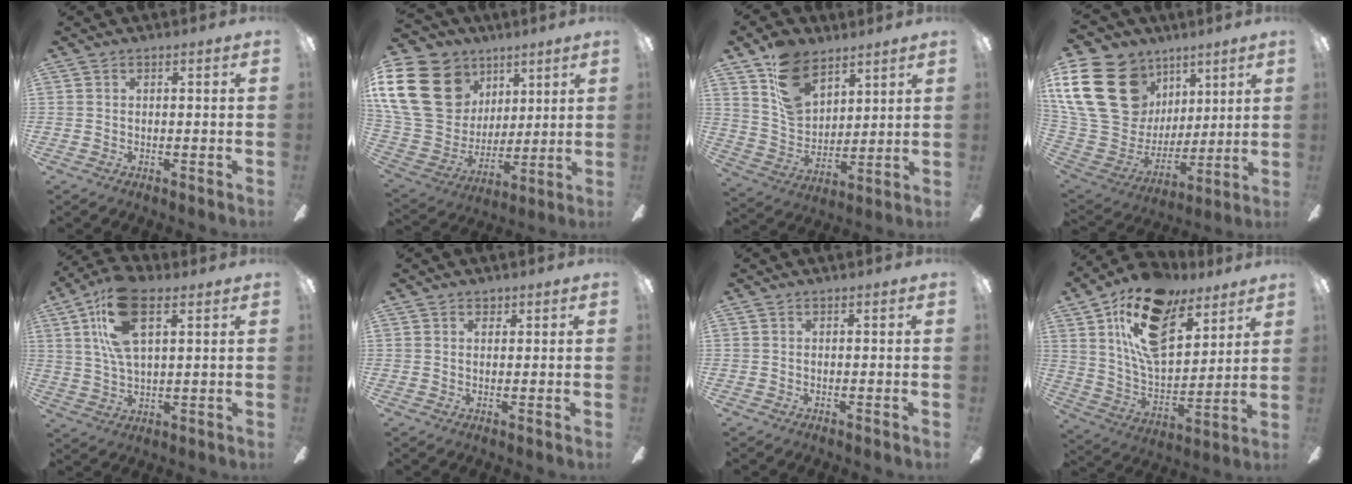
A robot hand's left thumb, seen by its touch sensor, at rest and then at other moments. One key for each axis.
{"total": 24.6, "fx": 9.8, "fy": 18.7, "fz": 12.7, "tx": -0.276, "ty": -0.028, "tz": 0.197}
{"total": 14.3, "fx": 8.9, "fy": 9.1, "fz": 6.4, "tx": -0.124, "ty": -0.037, "tz": 0.177}
{"total": 26.7, "fx": 10.2, "fy": 20.0, "fz": 14.4, "tx": -0.298, "ty": -0.042, "tz": 0.214}
{"total": 16.0, "fx": 7.2, "fy": 7.3, "fz": 12.3, "tx": -0.238, "ty": -0.001, "tz": 0.128}
{"total": 1.7, "fx": 1.1, "fy": 1.1, "fz": 0.8, "tx": -0.008, "ty": -0.001, "tz": 0.019}
{"total": 0.0}
{"total": 21.2, "fx": 11.9, "fy": 11.0, "fz": 13.6, "tx": -0.251, "ty": -0.053, "tz": 0.209}